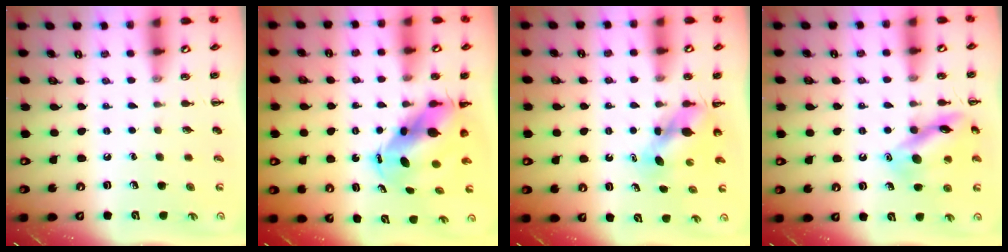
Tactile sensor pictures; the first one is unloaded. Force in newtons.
{"total": 8.0, "press": 7.7, "slide": 2.1}
{"total": 5.1, "press": 5.1, "slide": 0.6}
{"total": 14.2, "press": 14.2, "slide": 1.1}